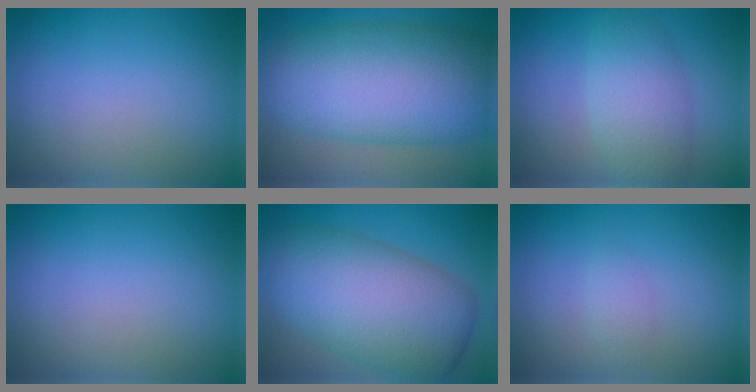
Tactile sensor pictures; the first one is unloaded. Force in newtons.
{"total": 12.8, "press": 12.8, "slide": 0.2}
{"total": 4.7, "press": 4.7, "slide": 0.1}
{"total": 0.0}
{"total": 11.2, "press": 11.2, "slide": 0.6}
{"total": 1.0, "press": 1.0, "slide": 0.1}